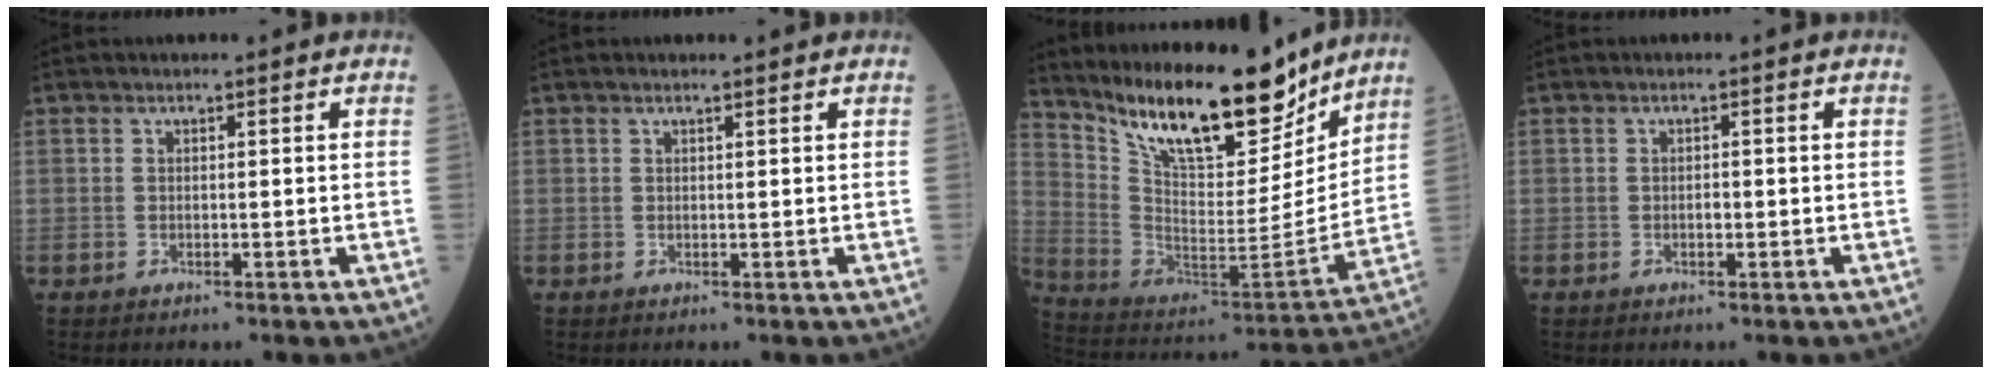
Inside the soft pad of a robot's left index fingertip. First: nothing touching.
{"total": 1.1, "force": [0.9, -0.1, 0.6], "torque": [-0.009, 0.004, 0.016]}
{"total": 20.0, "force": [16.3, 5.0, 10.4], "torque": [-0.189, -0.035, 0.281]}
{"total": 0.7, "force": [-0.4, 0.3, 0.4], "torque": [-0.009, -0.004, -0.008]}